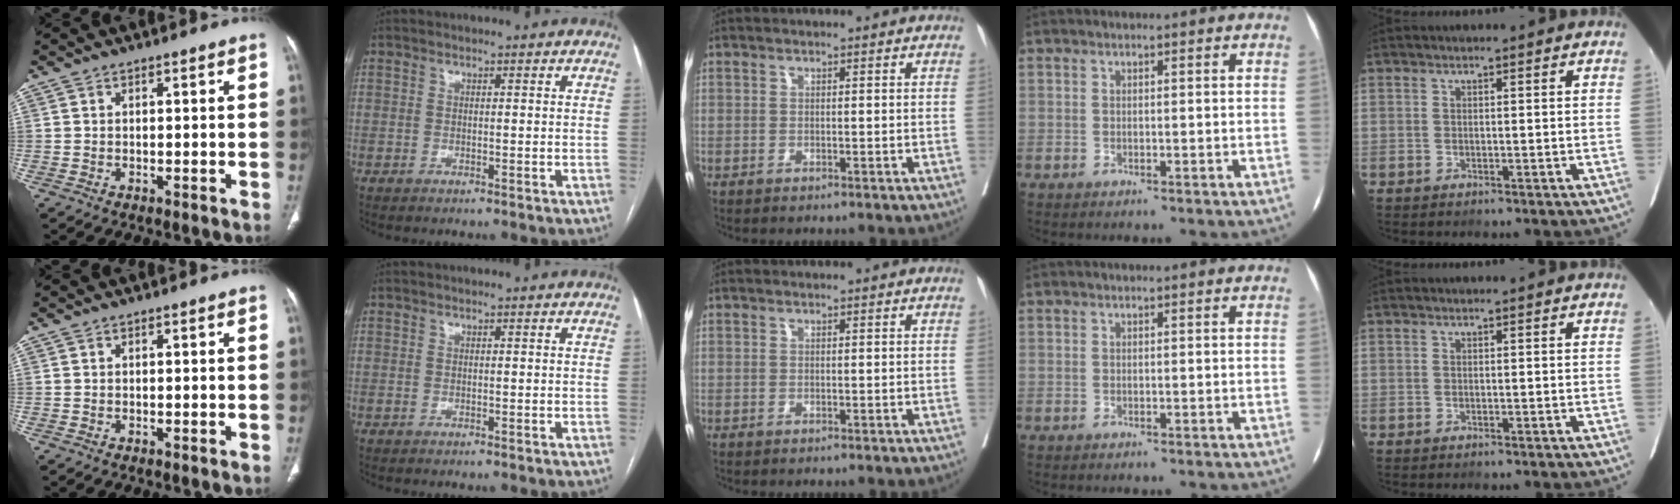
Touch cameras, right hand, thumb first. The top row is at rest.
{}